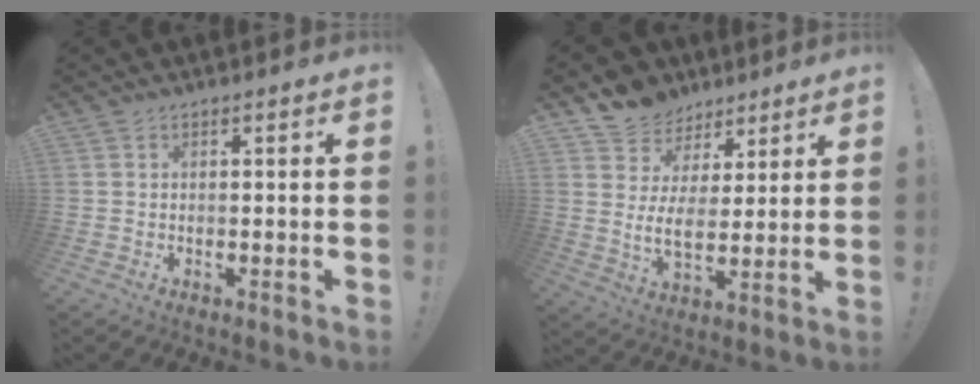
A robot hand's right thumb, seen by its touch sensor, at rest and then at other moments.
{"total": 9.1, "force": [4.4, 6.5, 4.6], "torque": [-0.069, -0.034, 0.091]}